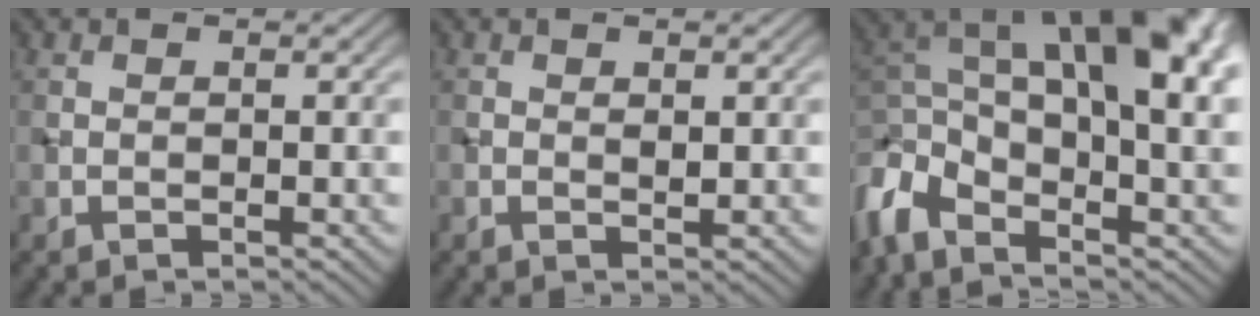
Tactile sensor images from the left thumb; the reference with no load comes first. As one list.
[{"total": 1.0, "force": [0.3, 0.4, 0.9], "torque": [-0.013, -0.004, 0.005]}, {"total": 15.7, "force": [0.5, 8.0, 13.6], "torque": [-0.260, 0.006, 0.018]}]